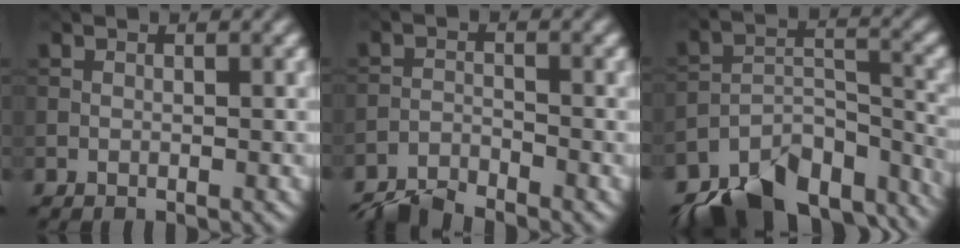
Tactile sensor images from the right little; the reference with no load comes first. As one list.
[{"total": 4.2, "force": [-4.0, 0.5, 1.1], "torque": [-0.022, -0.006, -0.083]}, {"total": 13.6, "force": [-10.9, 6.0, 5.4], "torque": [-0.102, -0.007, -0.154]}]